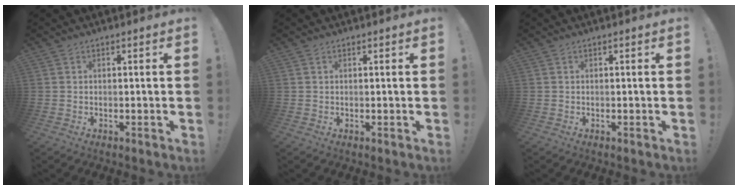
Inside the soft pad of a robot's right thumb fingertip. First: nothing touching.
{"total": 0.0}
{"total": 0.0}